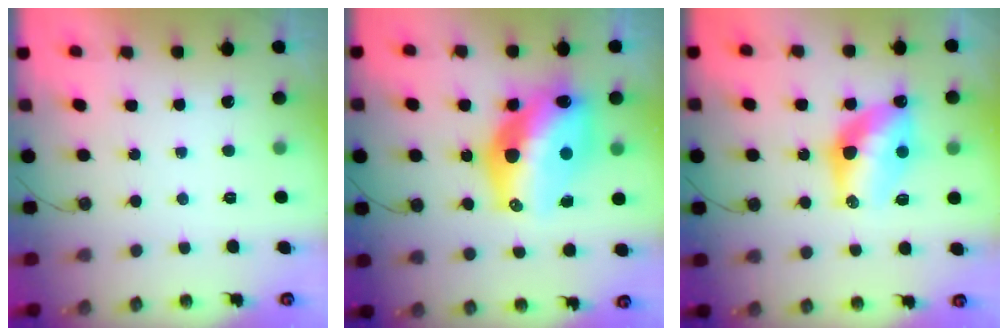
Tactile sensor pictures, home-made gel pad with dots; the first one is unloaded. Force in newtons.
{"total": 20.7, "press": 20.4, "slide": 3.8}
{"total": 12.1, "press": 12.1, "slide": 0.9}